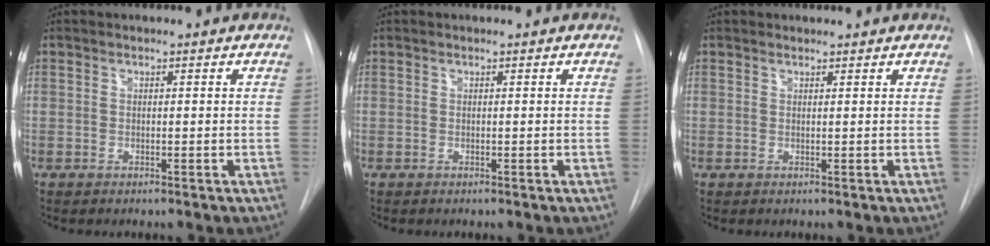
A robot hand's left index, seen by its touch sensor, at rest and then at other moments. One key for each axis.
{"total": 0.0}
{"total": 1.4, "fx": 1.4, "fy": 0.2, "fz": -0.1, "tx": -0.006, "ty": 0.009, "tz": 0.023}